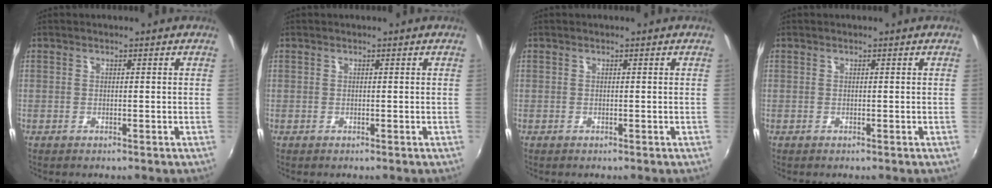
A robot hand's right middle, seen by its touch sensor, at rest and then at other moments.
{"total": 0.0}
{"total": 0.0}
{"total": 0.0}